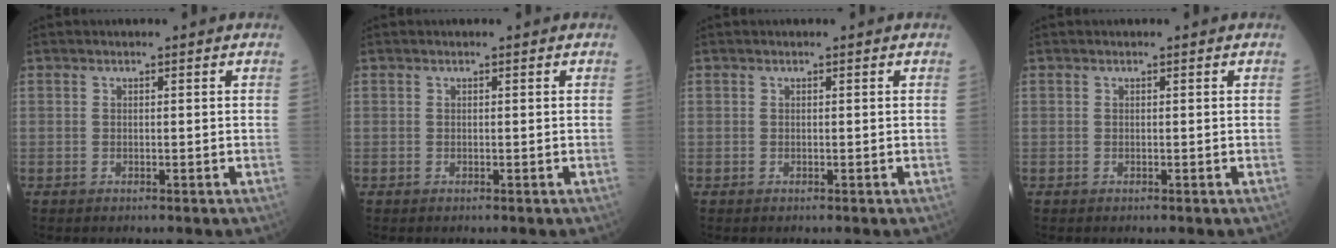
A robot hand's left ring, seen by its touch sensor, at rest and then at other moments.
{"total": 0.0}
{"total": 0.0}
{"total": 0.0}